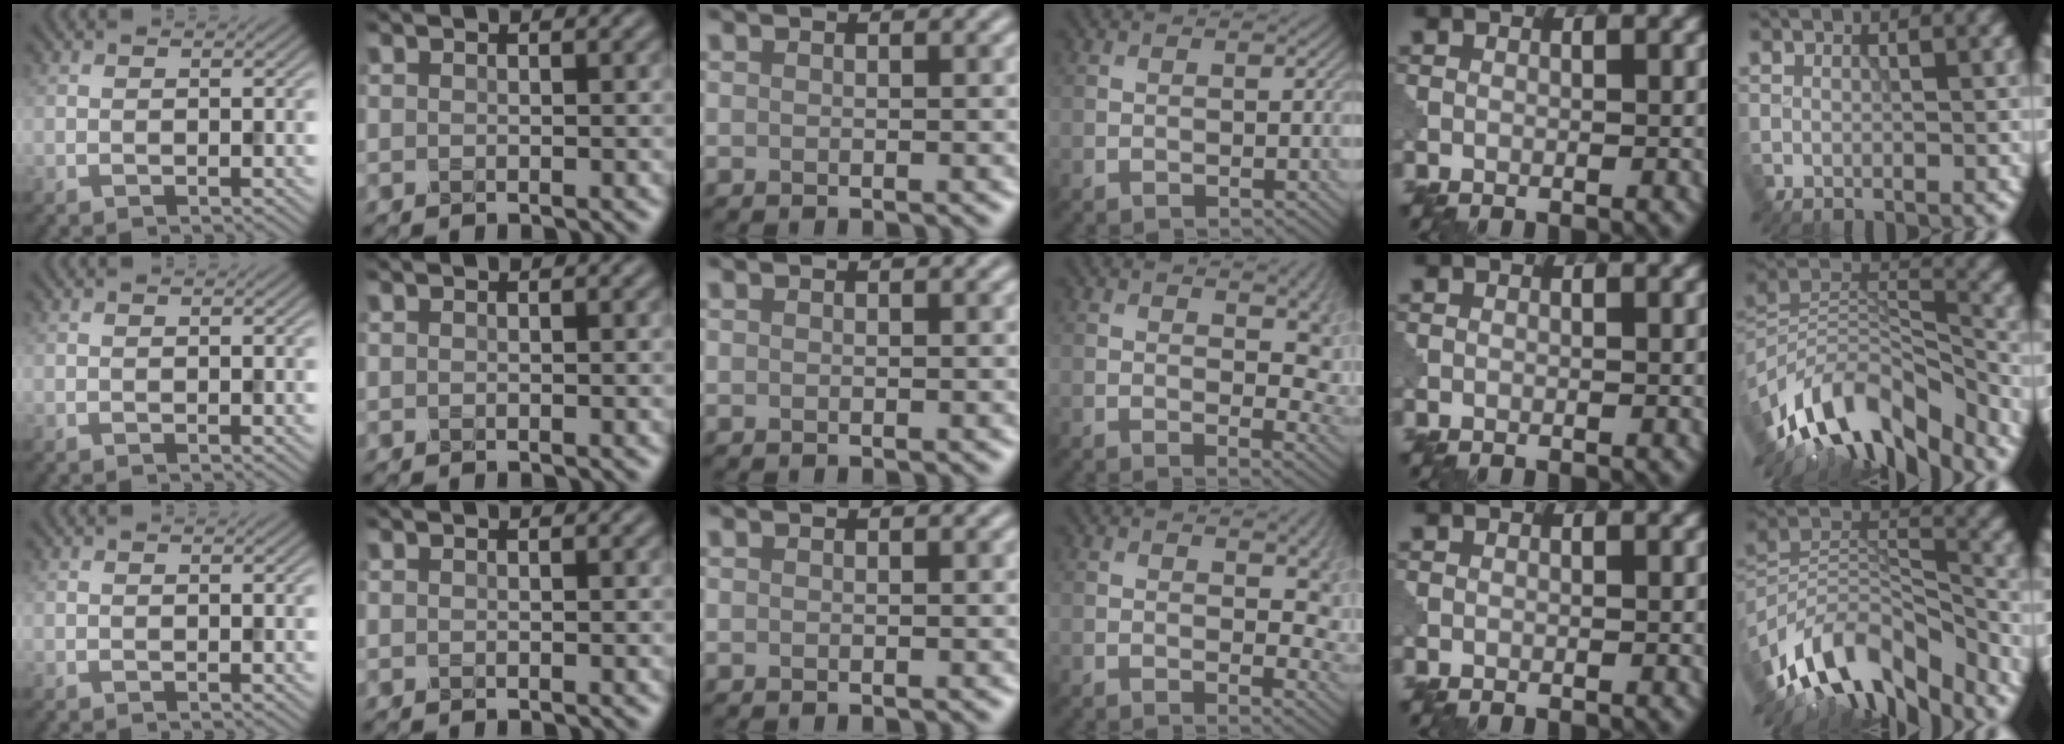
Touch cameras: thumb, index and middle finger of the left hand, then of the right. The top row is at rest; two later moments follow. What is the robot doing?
{"motion": "shake", "object": "medicine bottle"}